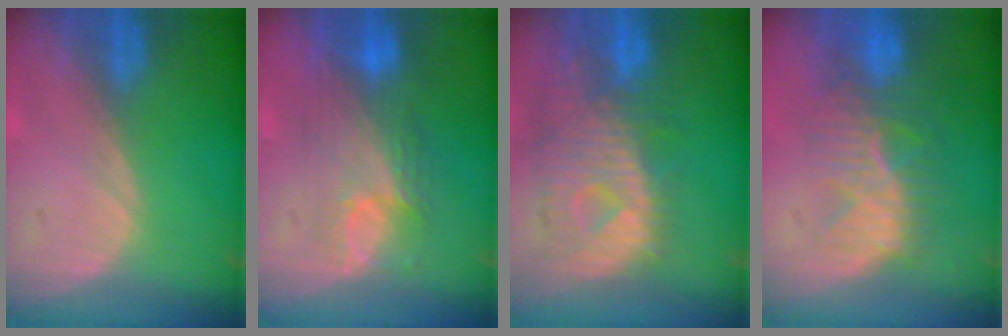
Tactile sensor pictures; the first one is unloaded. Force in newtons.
{"total": 9.2, "press": 8.2, "slide": 4.3}
{"total": 10.9, "press": 9.7, "slide": 5.1}
{"total": 10.0, "press": 8.7, "slide": 4.9}